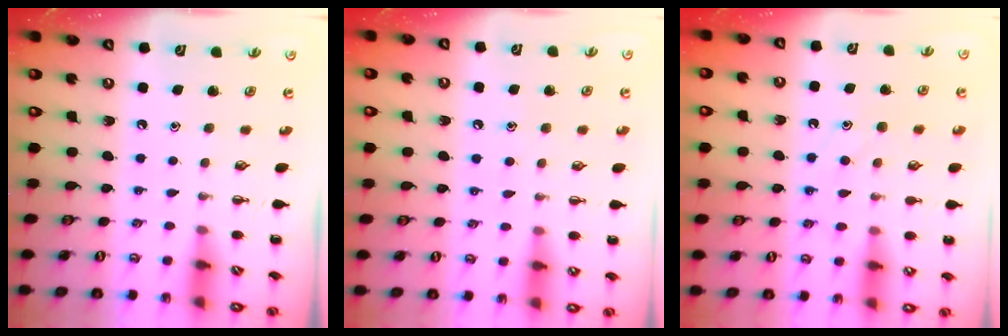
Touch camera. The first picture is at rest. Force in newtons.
{"total": 7.9, "press": 7.6, "slide": 1.9}
{"total": 10.7, "press": 10.7, "slide": 1.0}